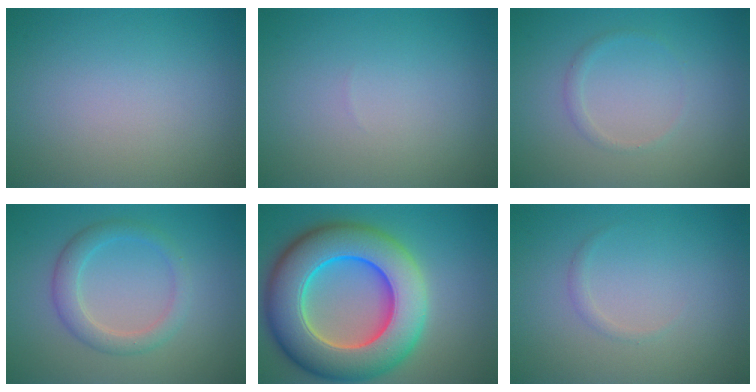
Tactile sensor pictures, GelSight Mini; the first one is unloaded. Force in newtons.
{"total": 0.0}
{"total": 0.9, "press": 0.9, "slide": 0.0}
{"total": 2.9, "press": 2.9, "slide": 0.1}
{"total": 13.2, "press": 13.0, "slide": 2.1}
{"total": 0.6, "press": 0.6, "slide": 0.0}